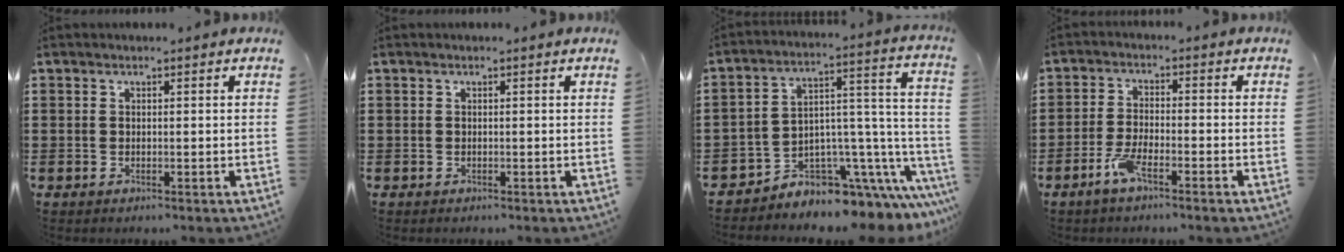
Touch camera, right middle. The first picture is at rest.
{"total": 0.0}
{"total": 5.7, "force": [-4.4, 3.2, 1.6], "torque": [-0.033, -0.020, -0.079]}
{"total": 4.6, "force": [-2.9, 1.0, 3.5], "torque": [-0.077, 0.001, -0.057]}